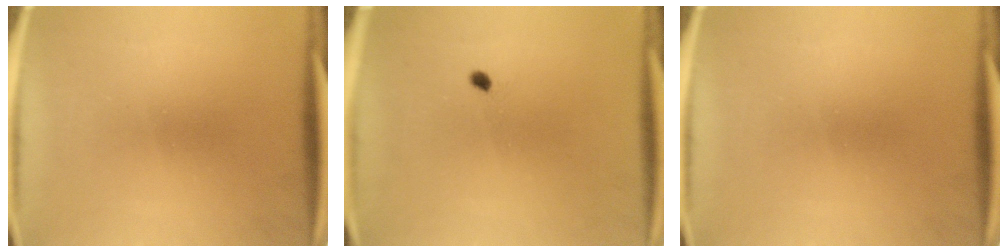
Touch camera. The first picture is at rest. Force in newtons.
{"total": 0.8}
{"total": 0.0}